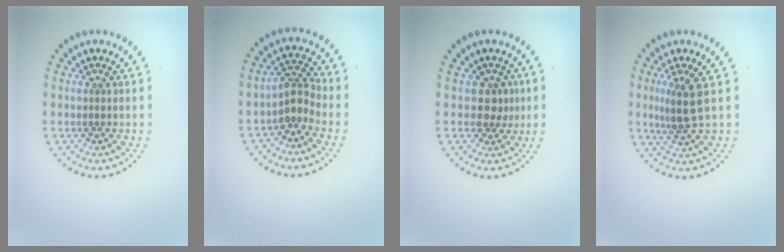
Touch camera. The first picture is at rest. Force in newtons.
{"total": 2.4, "press": 1.7, "slide": 1.7}
{"total": 1.9, "press": 1.5, "slide": 1.1}
{"total": 3.0, "press": 2.8, "slide": 1.1}